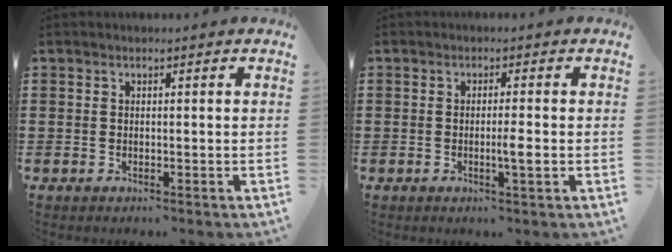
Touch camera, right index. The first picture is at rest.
{"total": 2.6, "force": [-0.7, 0.0, 2.5], "torque": [-0.049, -0.006, -0.016]}